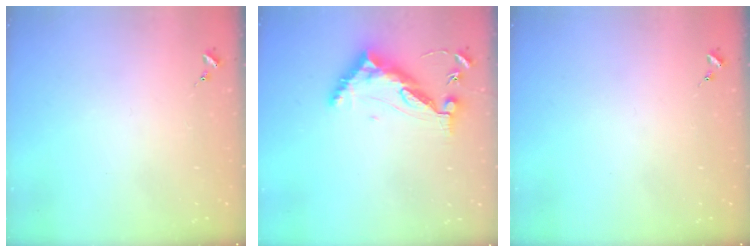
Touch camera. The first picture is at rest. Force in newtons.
{"total": 10.2, "press": 10.2, "slide": 0.8}
{"total": 0.0}